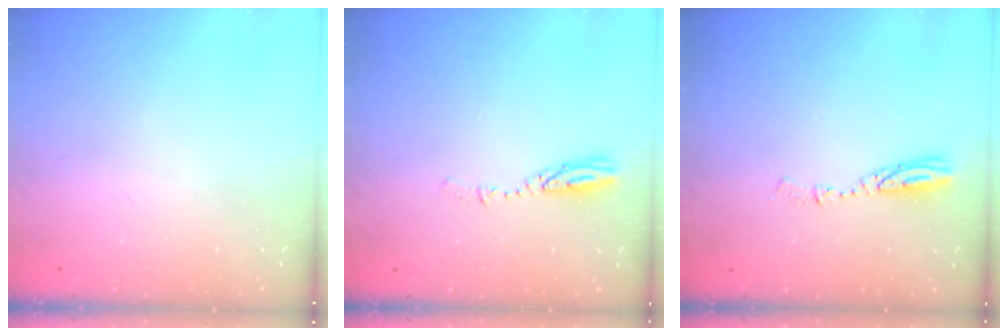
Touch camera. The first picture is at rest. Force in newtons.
{"total": 3.7, "press": 3.7, "slide": 0.4}
{"total": 3.9, "press": 3.9, "slide": 0.3}